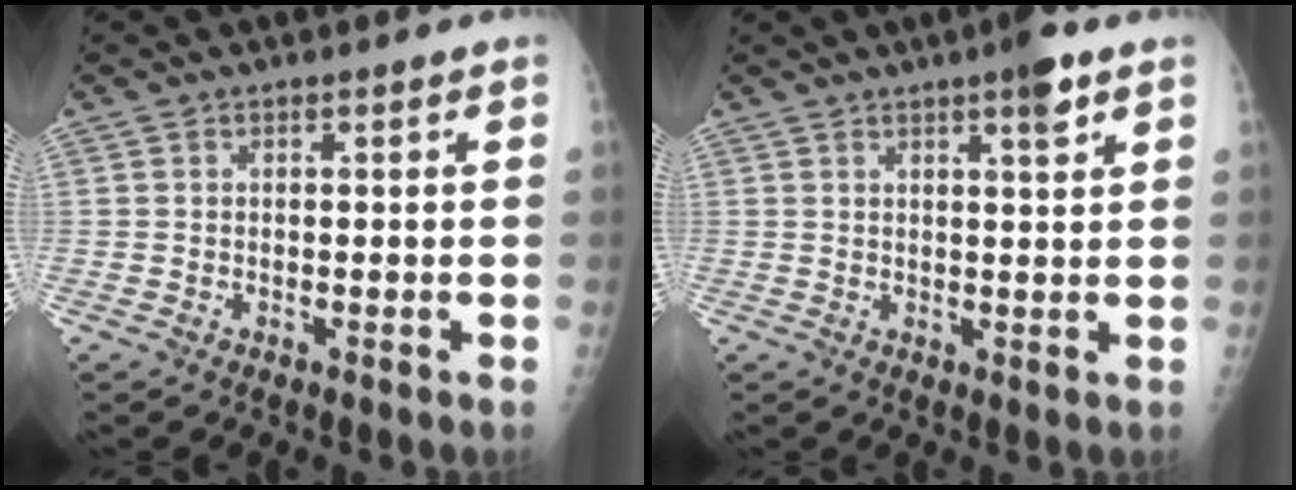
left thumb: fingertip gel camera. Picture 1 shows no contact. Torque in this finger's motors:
{"motor_torque": [1.25, 0.90, 0.83, -0.28, 0.01]}